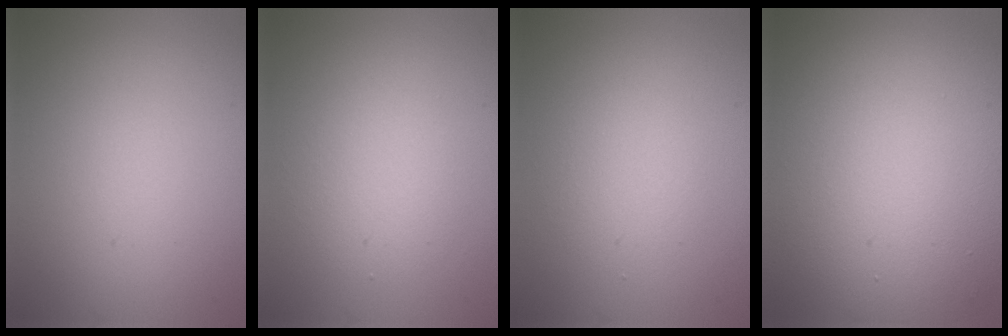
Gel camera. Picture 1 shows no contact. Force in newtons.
{"total": 2.9, "press": 2.8, "slide": 0.2}
{"total": 2.0, "press": 2.0, "slide": 0.1}
{"total": 14.6, "press": 14.6, "slide": 0.5}